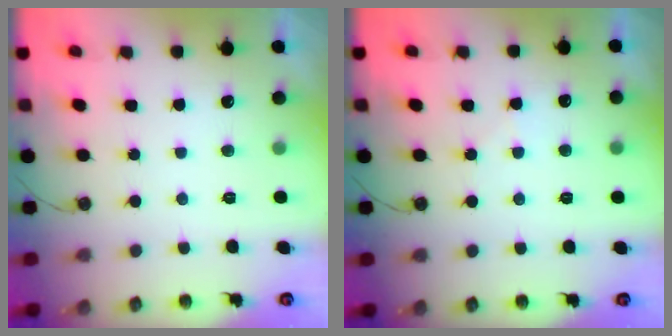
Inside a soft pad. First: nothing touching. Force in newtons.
{"total": 3.8, "press": 3.7, "slide": 0.6}